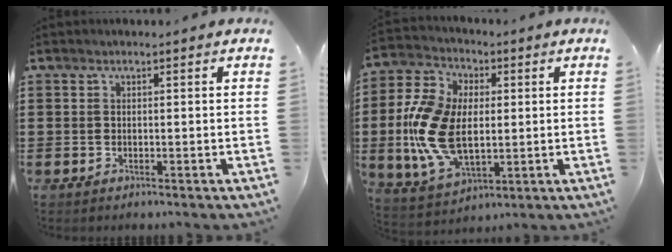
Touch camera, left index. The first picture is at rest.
{"total": 12.8, "force": [-0.4, 8.0, 10.1], "torque": [-0.241, -0.001, -0.006]}